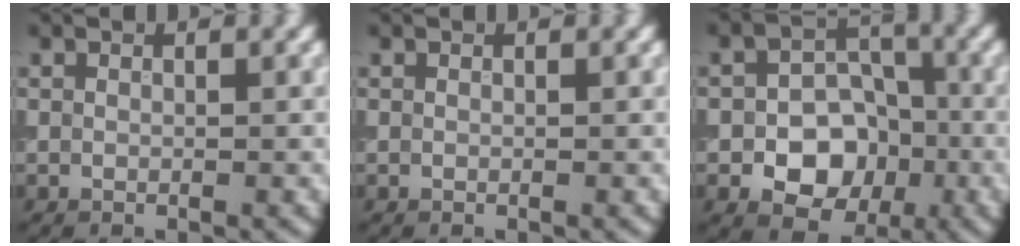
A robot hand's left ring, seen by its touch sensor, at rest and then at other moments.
{"total": 0.0}
{"total": 6.6, "force": [-2.1, 4.9, 3.8], "torque": [-0.032, -0.003, -0.041]}